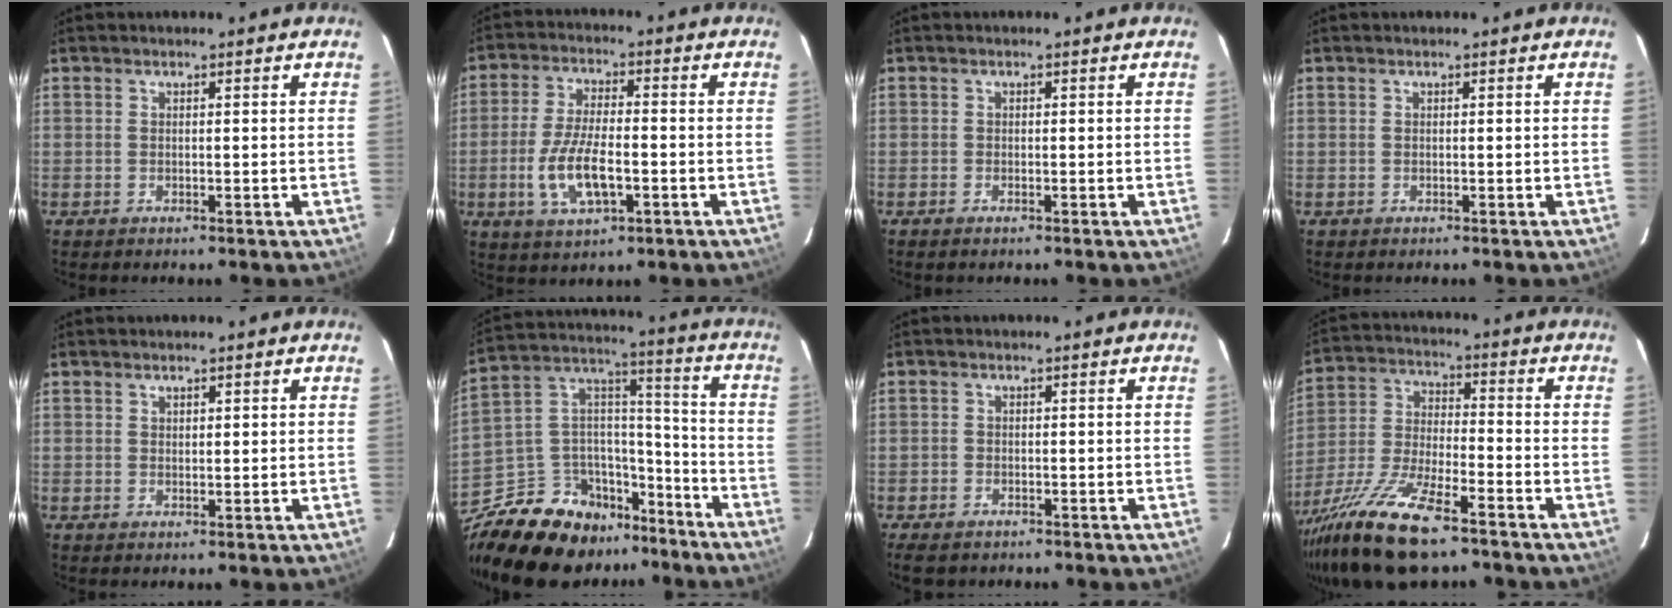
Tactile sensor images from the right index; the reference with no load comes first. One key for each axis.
{"total": 10.1, "fx": -2.9, "fy": 3.8, "fz": 8.9, "tx": -0.182, "ty": -0.005, "tz": -0.053}
{"total": 0.7, "fx": -0.6, "fy": 0.3, "fz": 0.3, "tx": -0.008, "ty": -0.002, "tz": -0.012}
{"total": 0.0}
{"total": 1.0, "fx": 0.6, "fy": 0.6, "fz": 0.4, "tx": -0.004, "ty": 0.003, "tz": 0.012}
{"total": 22.8, "fx": -17.8, "fy": 11.5, "fz": 8.5, "tx": -0.199, "ty": 0.067, "tz": -0.276}
{"total": 4.5, "fx": -3.4, "fy": 2.5, "fz": 1.8, "tx": -0.052, "ty": -0.010, "tz": -0.058}
{"total": 18.9, "fx": -13.2, "fy": 5.2, "fz": 12.4, "tx": -0.262, "ty": -0.045, "tz": -0.245}